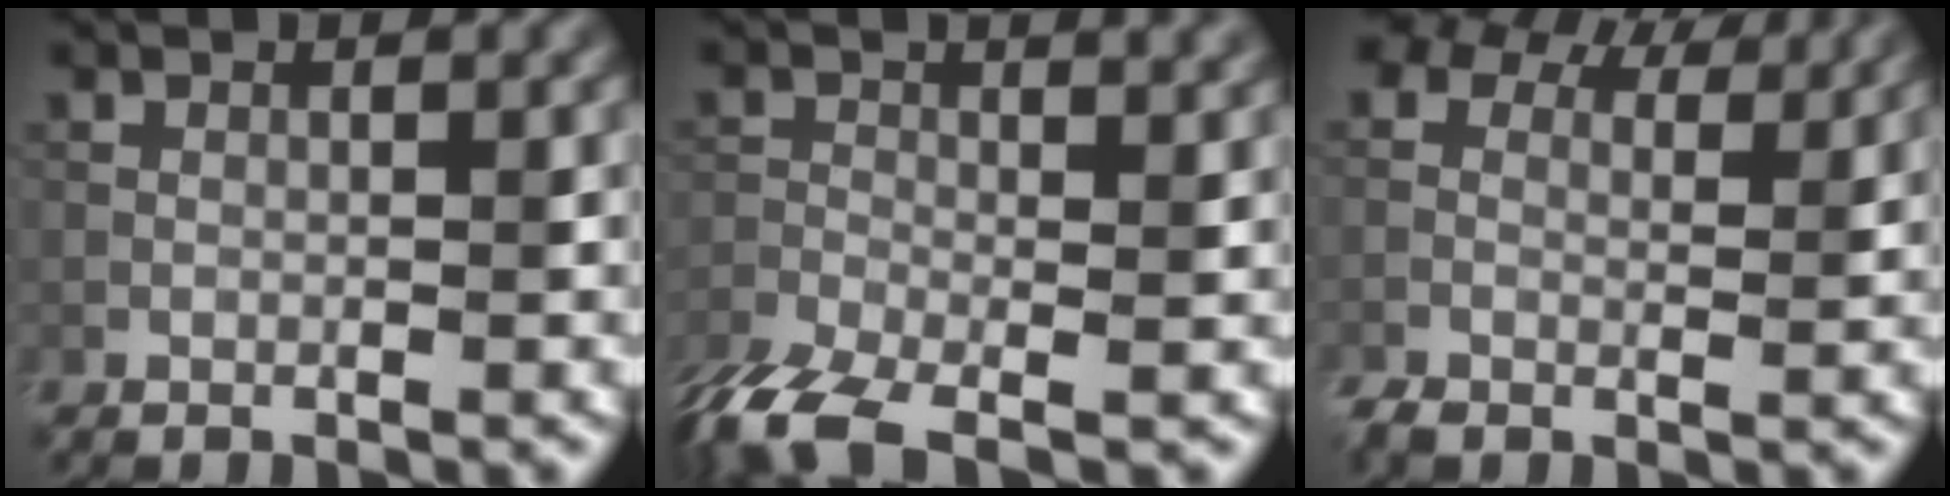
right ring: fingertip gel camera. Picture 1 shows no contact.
{"total": 9.0, "force": [-4.9, 3.4, 6.7], "torque": [-0.128, -0.023, -0.096]}
{"total": 6.9, "force": [4.2, 4.2, 3.6], "torque": [-0.075, 0.002, 0.067]}